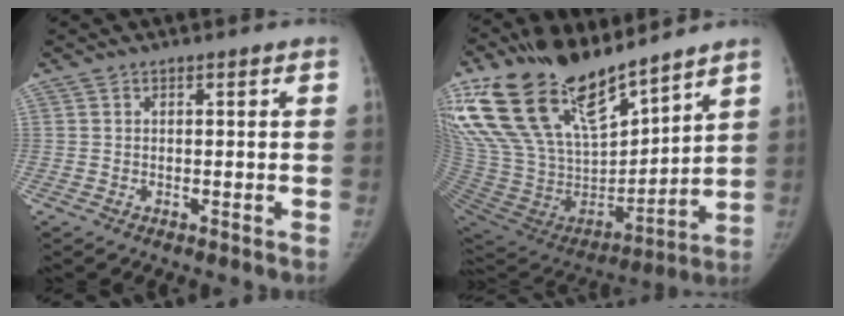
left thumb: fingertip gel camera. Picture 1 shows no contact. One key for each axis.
{"total": 28.2, "fx": 21.0, "fy": 11.1, "fz": 15.2, "tx": -0.274, "ty": -0.084, "tz": 0.394}